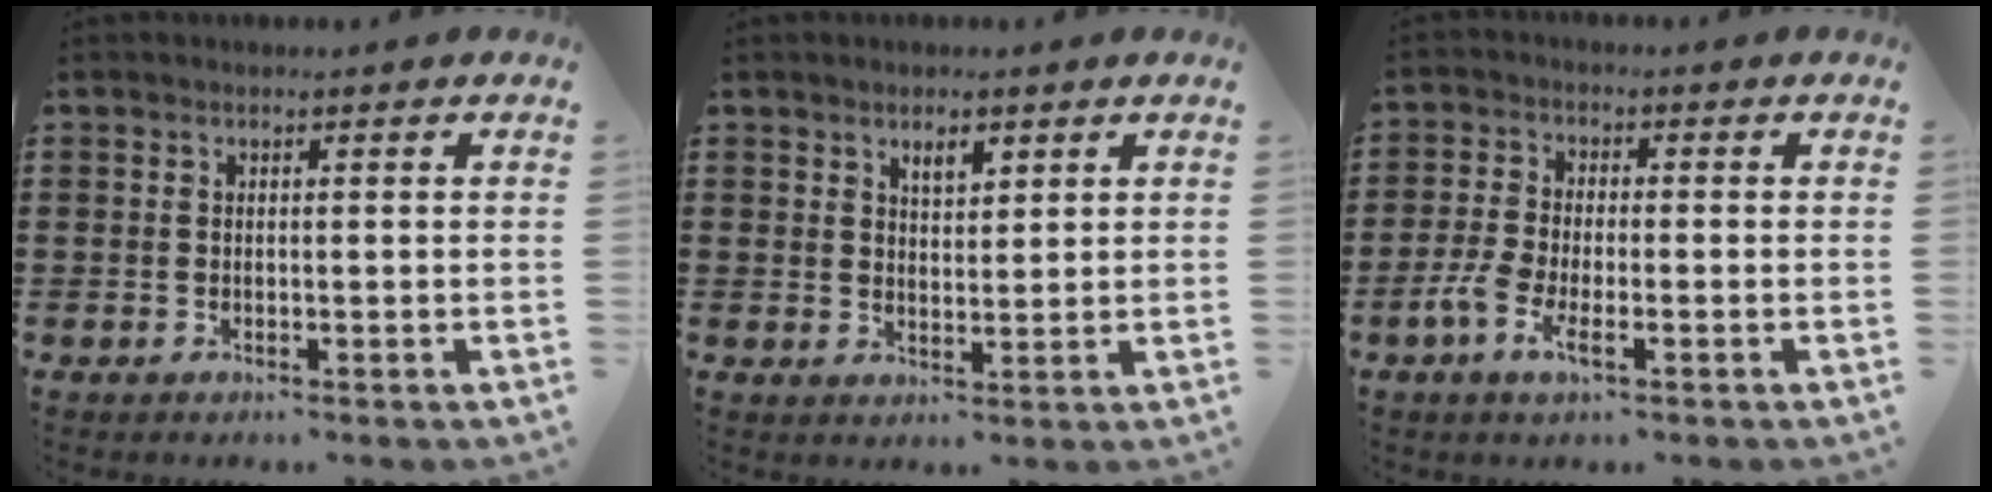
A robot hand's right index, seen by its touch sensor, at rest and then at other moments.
{"total": 2.5, "force": [1.8, 1.1, 1.4], "torque": [-0.024, 0.000, 0.031]}
{"total": 4.4, "force": [-2.1, 1.7, 3.5], "torque": [-0.088, -0.002, -0.047]}